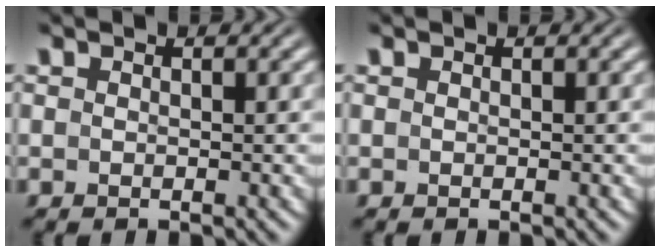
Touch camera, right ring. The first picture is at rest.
{"total": 0.0}